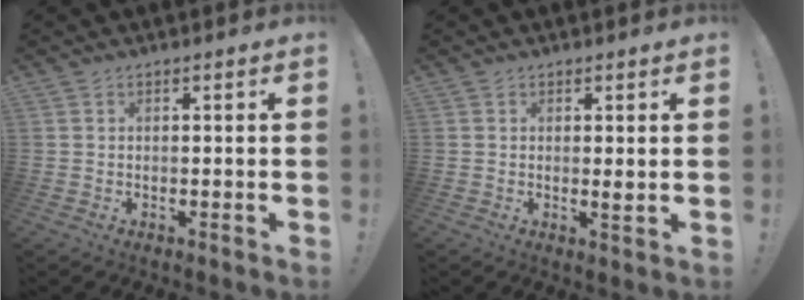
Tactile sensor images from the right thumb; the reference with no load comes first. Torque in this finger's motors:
{"motor_torque": [-0.18, 0.19, 0.20, -0.22, 0.02]}